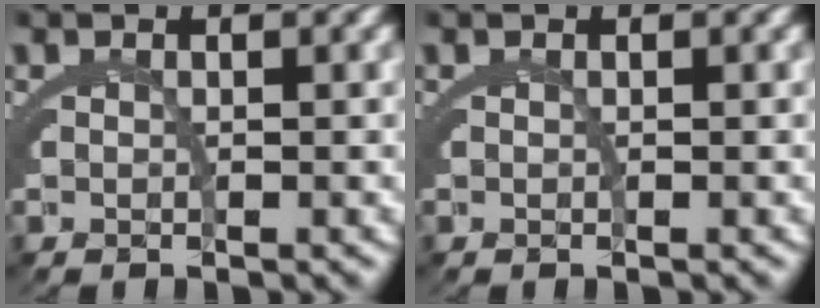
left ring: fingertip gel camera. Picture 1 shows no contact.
{"total": 0.0}